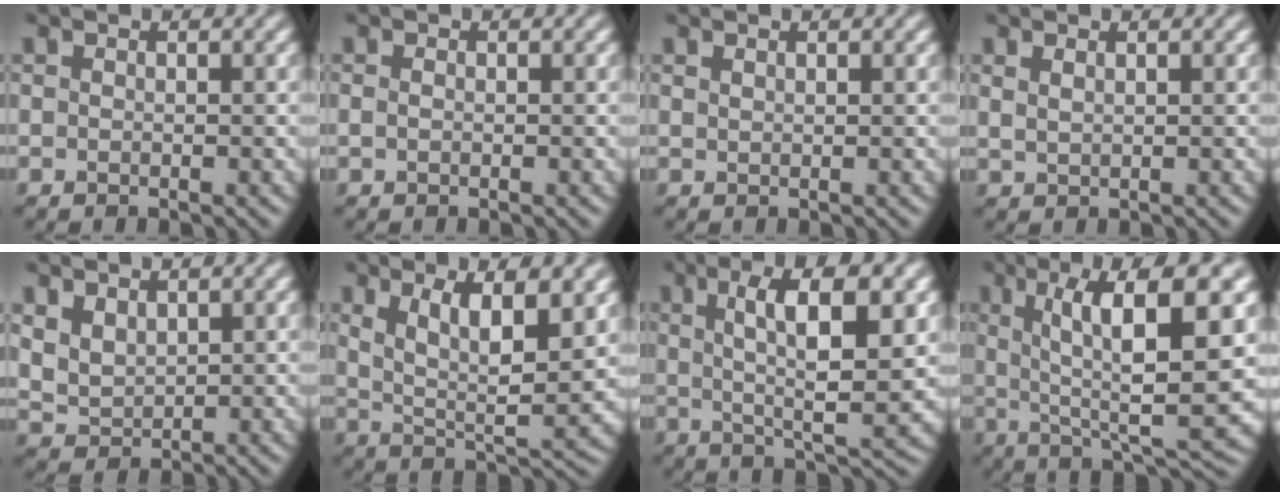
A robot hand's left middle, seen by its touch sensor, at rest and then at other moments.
{"total": 0.5, "force": [0.0, 0.3, 0.4], "torque": [-0.009, 0.000, 0.001]}
{"total": 0.5, "force": [0.5, 0.1, 0.2], "torque": [-0.001, 0.001, 0.011]}
{"total": 1.1, "force": [0.8, 0.3, 0.6], "torque": [-0.015, -0.001, 0.019]}
{"total": 3.3, "force": [1.8, 2.1, 1.8], "torque": [-0.051, -0.004, 0.041]}
{"total": 7.7, "force": [2.9, 2.6, 6.6], "torque": [-0.120, -0.008, 0.054]}
{"total": 8.8, "force": [2.4, 2.3, 8.2], "torque": [-0.121, 0.005, 0.038]}
{"total": 11.4, "force": [2.8, 2.6, 10.8], "torque": [-0.160, 0.007, 0.048]}